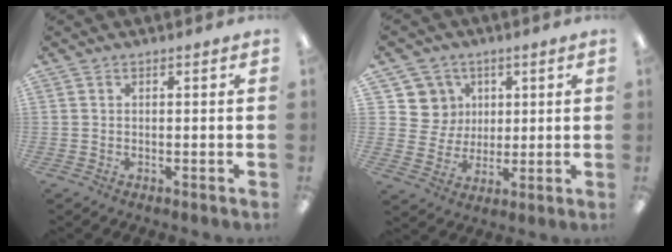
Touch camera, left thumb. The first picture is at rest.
{"total": 8.8, "force": [3.7, 8.0, 0.0], "torque": [-0.005, -0.023, 0.075]}